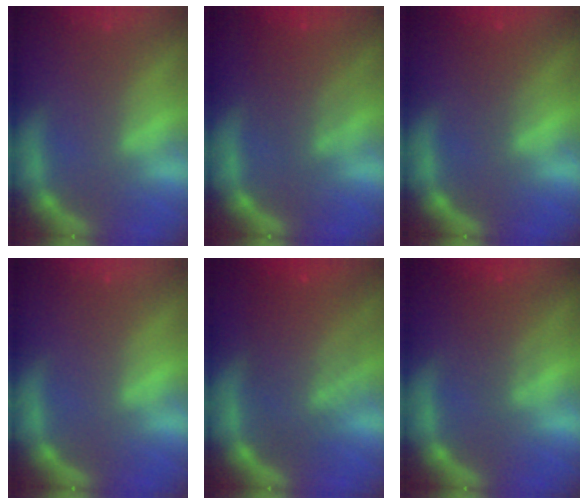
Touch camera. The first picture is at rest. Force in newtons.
{"total": 4.6}
{"total": 1.9}
{"total": 0.0}
{"total": 7.6}
{"total": 3.0}